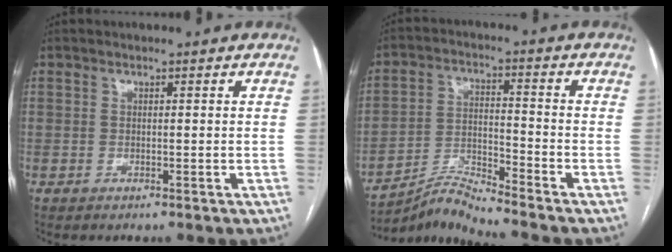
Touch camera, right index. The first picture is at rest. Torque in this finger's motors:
{"motor_torque": [-0.76, -0.69, -0.18, -0.09]}